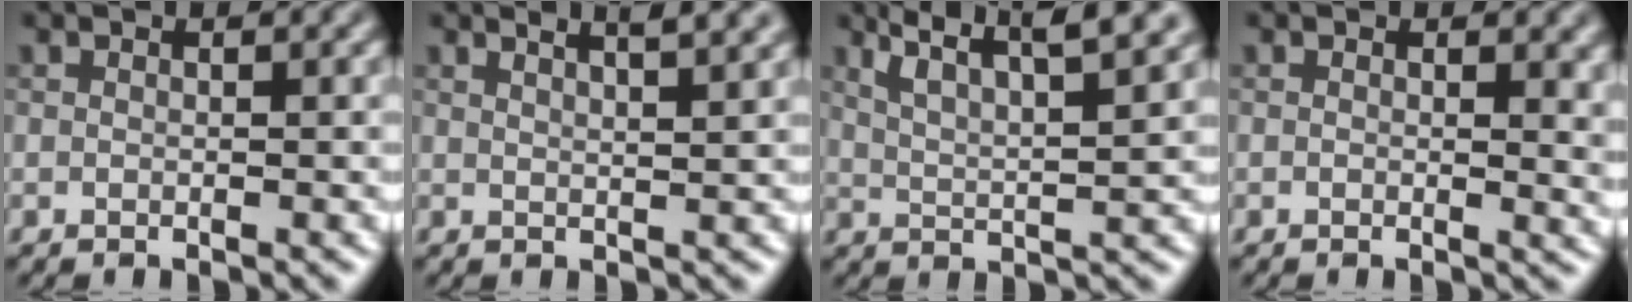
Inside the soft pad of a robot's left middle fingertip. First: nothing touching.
{"total": 4.4, "force": [3.1, 1.5, 2.8], "torque": [-0.004, 0.028, 0.009]}
{"total": 7.3, "force": [5.5, 1.5, 4.5], "torque": [-0.068, 0.022, 0.075]}
{"total": 2.8, "force": [0.5, 1.3, 2.5], "torque": [-0.022, -0.005, 0.009]}